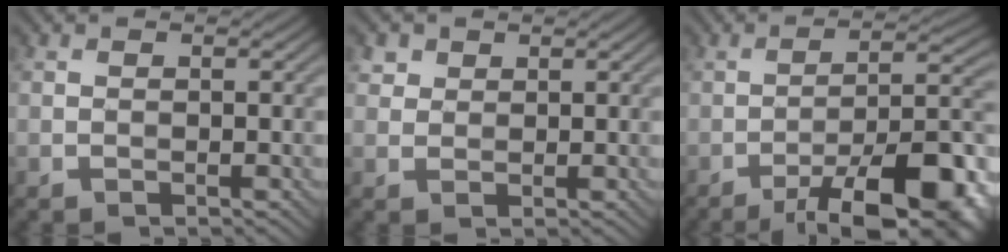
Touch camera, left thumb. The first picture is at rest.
{"total": 2.0, "force": [1.3, 1.5, 0.5], "torque": [-0.017, -0.005, 0.031]}
{"total": 15.4, "force": [-9.3, 3.9, 11.7], "torque": [-0.169, 0.015, -0.143]}